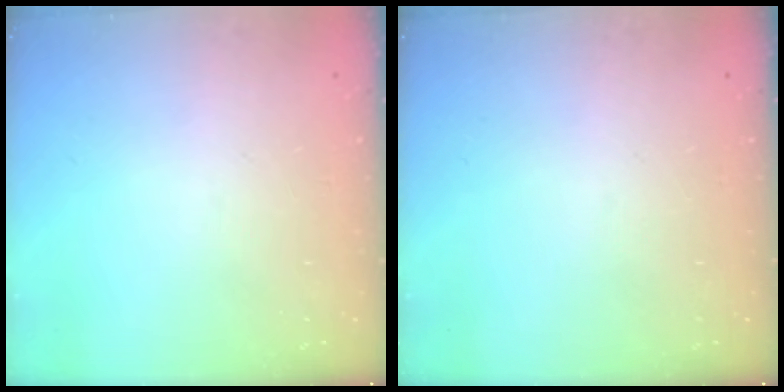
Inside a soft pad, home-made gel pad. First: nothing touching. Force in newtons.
{"total": 0.0}